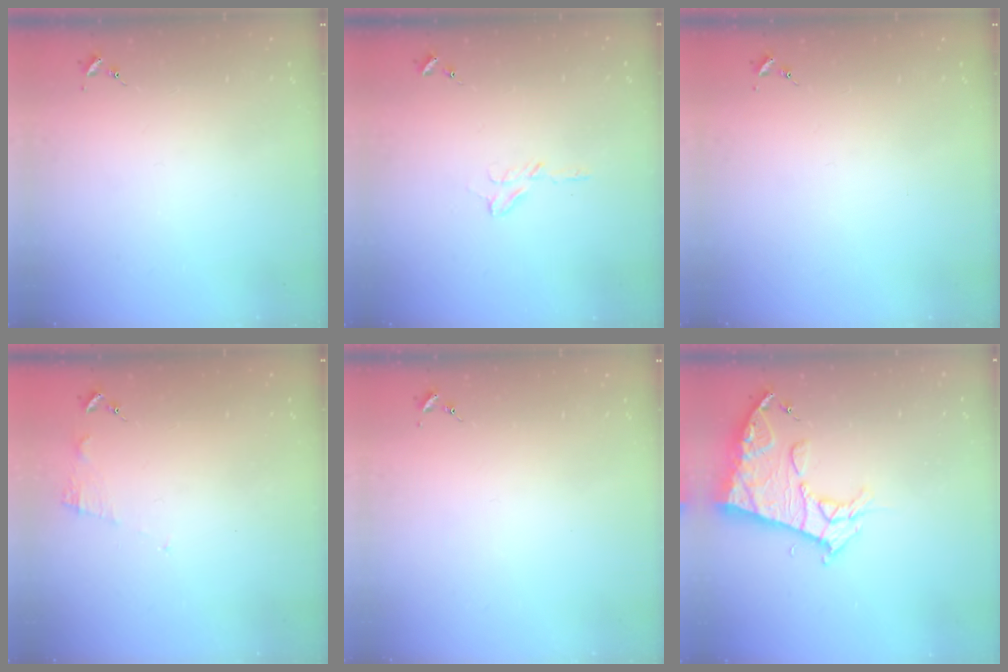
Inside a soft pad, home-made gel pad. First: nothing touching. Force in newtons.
{"total": 5.5, "press": 5.5, "slide": 0.5}
{"total": 0.0}
{"total": 6.7, "press": 6.7, "slide": 0.5}
{"total": 0.0}
{"total": 14.1, "press": 14.0, "slide": 1.5}